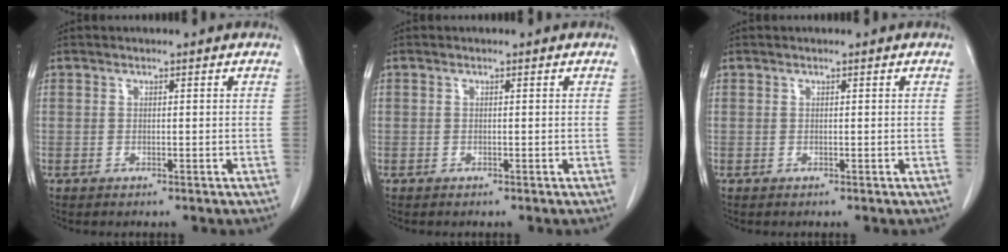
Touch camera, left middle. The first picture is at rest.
{"total": 0.0}
{"total": 0.0}